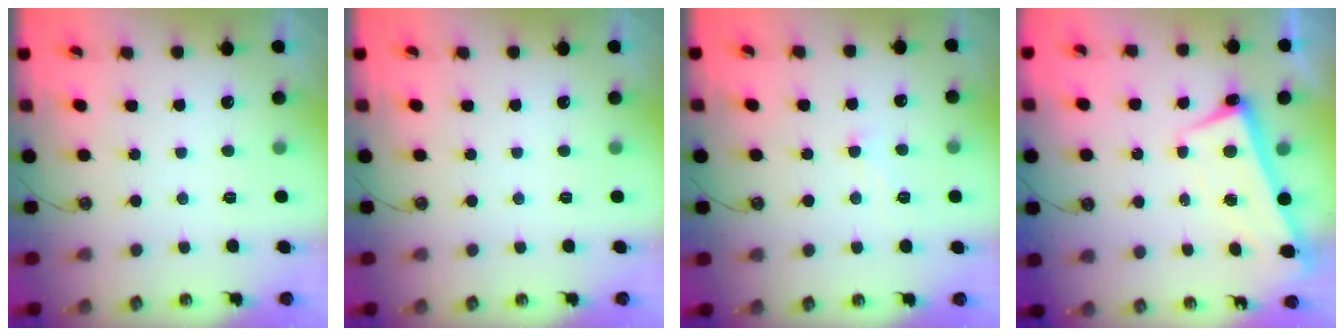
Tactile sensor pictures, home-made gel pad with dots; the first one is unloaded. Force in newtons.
{"total": 0.0}
{"total": 1.0, "press": 0.8, "slide": 0.5}
{"total": 2.7, "press": 2.6, "slide": 0.8}